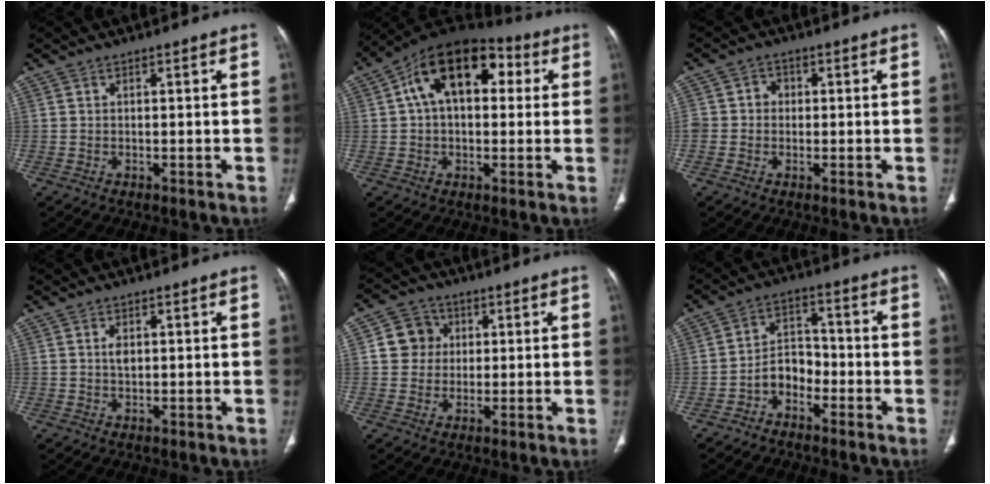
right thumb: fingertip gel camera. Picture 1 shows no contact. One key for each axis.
{"total": 16.5, "fx": 4.0, "fy": 10.0, "fz": 12.5, "tx": -0.166, "ty": 0.033, "tz": 0.053}
{"total": 4.1, "fx": -0.1, "fy": 3.8, "fz": 1.5, "tx": -0.007, "ty": 0.016, "tz": -0.003}
{"total": 1.7, "fx": 0.4, "fy": 1.1, "fz": 1.3, "tx": -0.021, "ty": -0.001, "tz": 0.006}
{"total": 6.7, "fx": 1.2, "fy": 6.3, "fz": 2.0, "tx": -0.004, "ty": 0.004, "tz": 0.014}
{"total": 6.0, "fx": -3.0, "fy": 4.2, "fz": 3.1, "tx": -0.032, "ty": 0.040, "tz": -0.063}